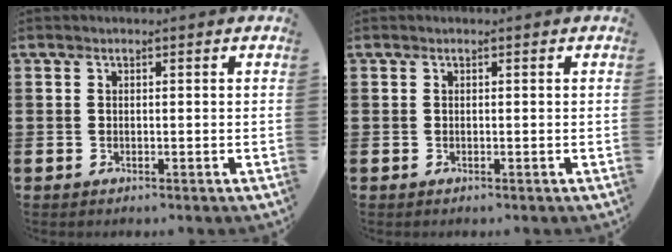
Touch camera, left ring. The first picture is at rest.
{"total": 0.0}